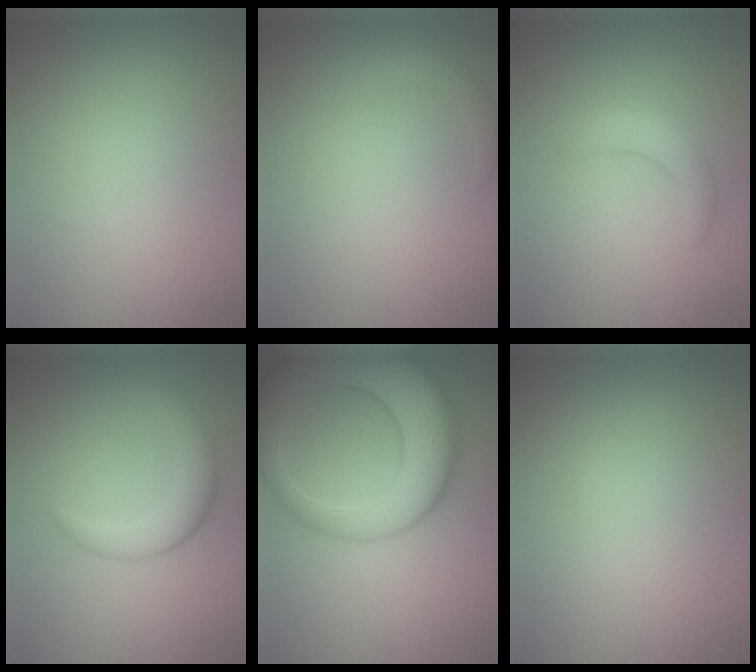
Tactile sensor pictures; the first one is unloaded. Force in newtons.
{"total": 1.4, "press": 1.4, "slide": 0.1}
{"total": 2.3, "press": 2.3, "slide": 0.2}
{"total": 3.3, "press": 3.3, "slide": 0.1}
{"total": 10.9, "press": 10.9, "slide": 0.6}
{"total": 0.0}